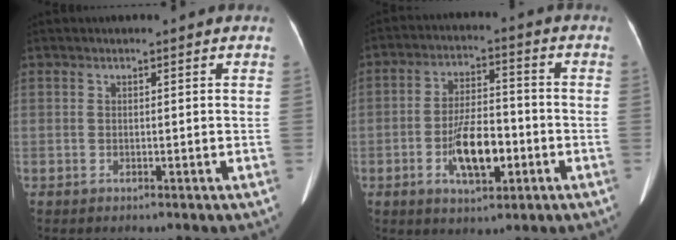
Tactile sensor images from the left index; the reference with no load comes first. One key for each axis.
{"total": 9.3, "fx": -3.1, "fy": 3.7, "fz": 8.0, "tx": -0.153, "ty": 0.007, "tz": -0.050}